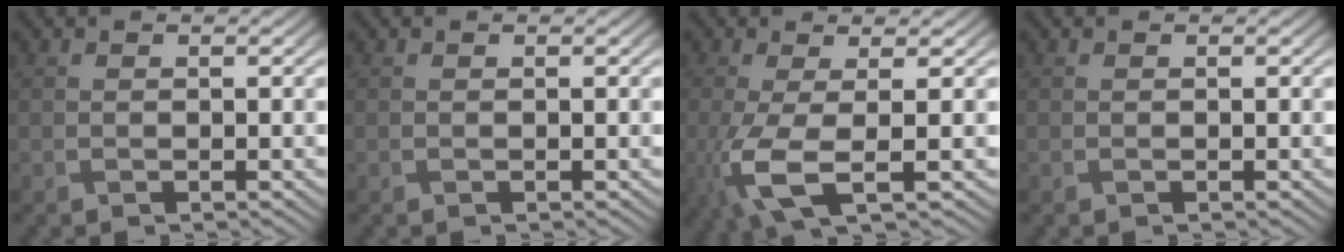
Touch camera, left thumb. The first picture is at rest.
{"total": 0.0}
{"total": 6.1, "force": [-1.1, 1.8, 5.7], "torque": [-0.141, -0.020, -0.020]}
{"total": 0.0}